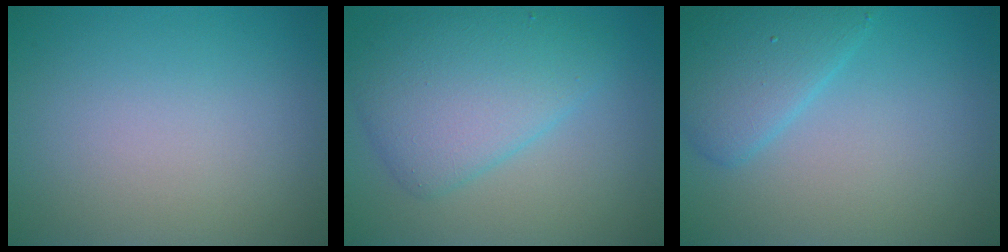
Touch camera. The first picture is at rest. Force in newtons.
{"total": 6.1, "press": 6.1, "slide": 0.1}
{"total": 3.9, "press": 3.9, "slide": 0.1}